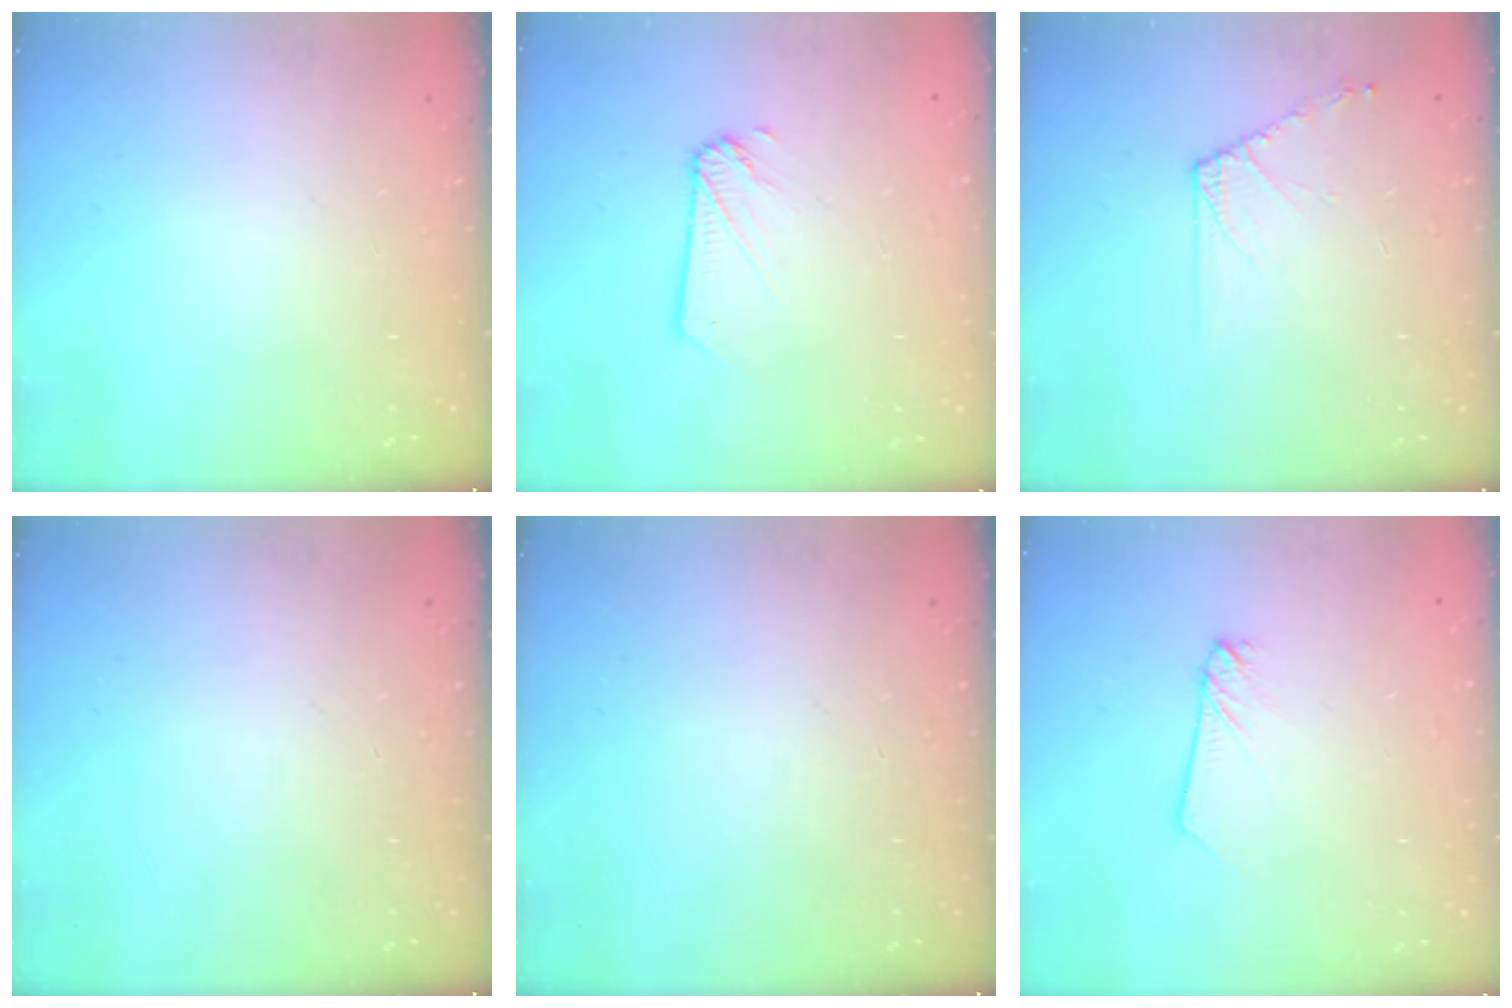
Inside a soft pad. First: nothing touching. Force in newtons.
{"total": 1.9, "press": 1.9, "slide": 0.3}
{"total": 6.5, "press": 6.4, "slide": 1.1}
{"total": 0.0}
{"total": 0.0}
{"total": 2.2, "press": 2.2, "slide": 0.1}